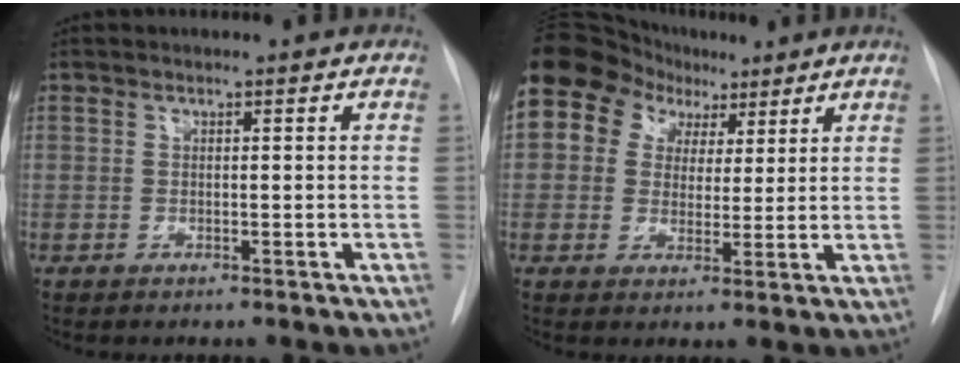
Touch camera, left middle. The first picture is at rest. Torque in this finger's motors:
{"motor_torque": [1.65, -0.49, 1.05, 0.21]}